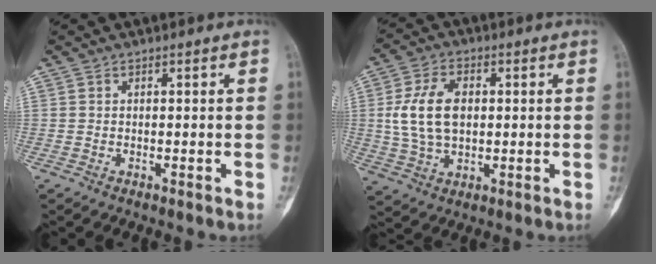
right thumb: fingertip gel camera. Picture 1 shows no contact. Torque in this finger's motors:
{"motor_torque": [1.37, 1.37, 0.84, -0.66, 0.08]}